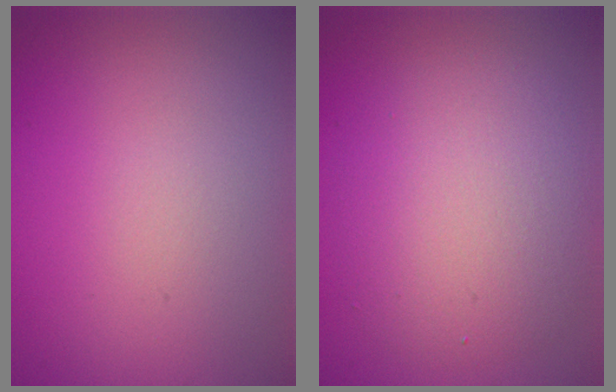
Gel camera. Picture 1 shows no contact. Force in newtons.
{"total": 5.2, "press": 5.2, "slide": 0.1}